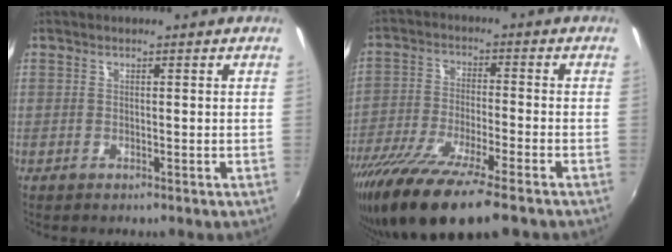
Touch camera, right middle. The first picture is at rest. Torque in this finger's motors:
{"motor_torque": [1.35, -0.79, 0.50, 0.21]}